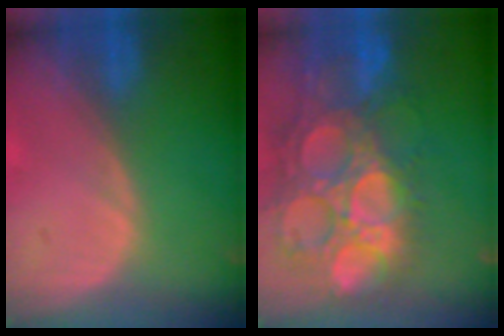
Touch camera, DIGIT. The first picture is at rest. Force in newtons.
{"total": 15.6, "press": 13.0, "slide": 8.7}